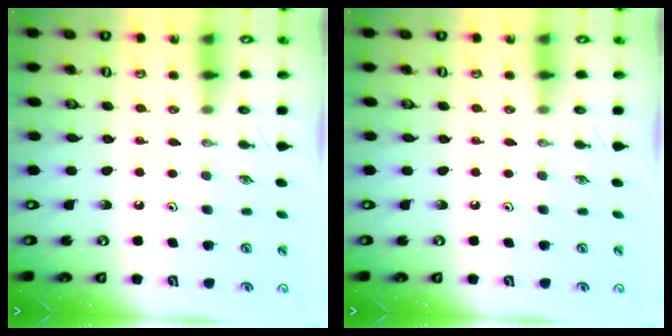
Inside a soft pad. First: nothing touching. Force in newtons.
{"total": 0.0}